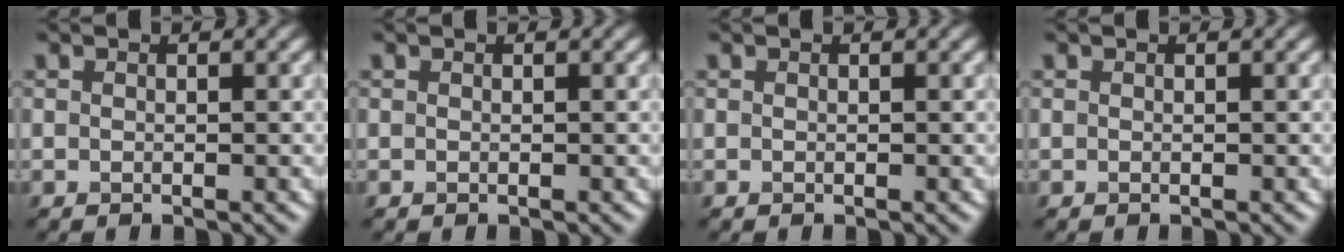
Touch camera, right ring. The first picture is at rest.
{"total": 0.0}
{"total": 0.0}
{"total": 0.0}